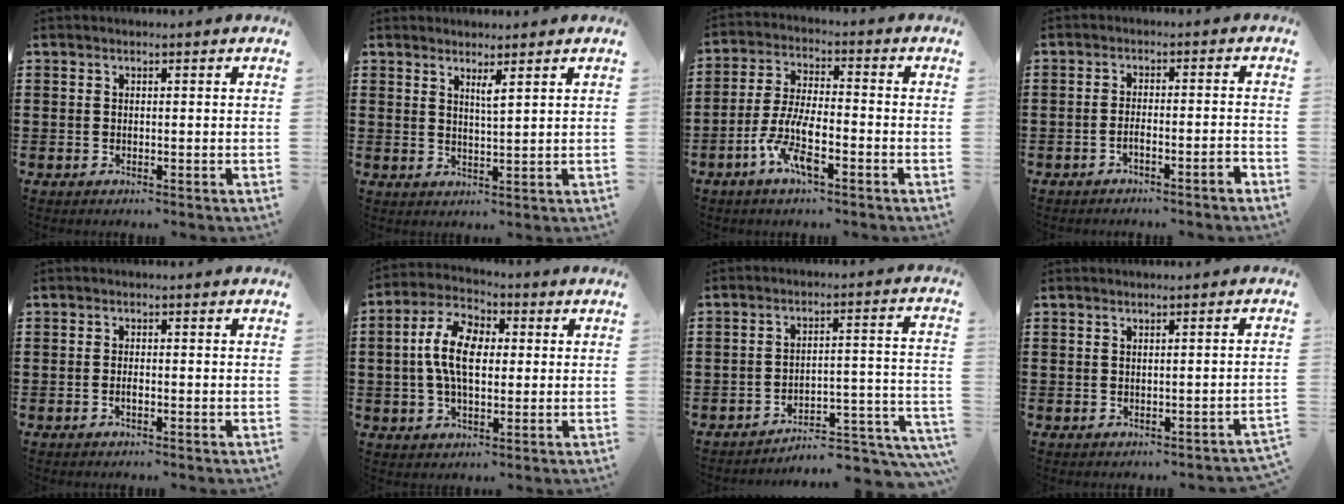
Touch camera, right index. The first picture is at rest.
{"total": 2.2, "force": [1.7, -0.1, 1.3], "torque": [-0.029, -0.001, 0.031]}
{"total": 8.3, "force": [-4.0, 2.6, 6.8], "torque": [-0.155, -0.005, -0.079]}
{"total": 2.4, "force": [-1.9, 0.0, 1.4], "torque": [-0.027, 0.005, -0.037]}
{"total": 1.0, "force": [-0.4, 0.3, 0.9], "torque": [-0.018, -0.002, -0.006]}
{"total": 9.0, "force": [0.6, 5.2, 7.3], "torque": [-0.172, 0.011, 0.004]}
{"total": 5.7, "force": [-5.3, 0.7, 2.0], "torque": [-0.028, 0.001, -0.104]}
{"total": 0.6, "force": [-0.3, 0.0, 0.5], "torque": [-0.011, -0.004, -0.005]}